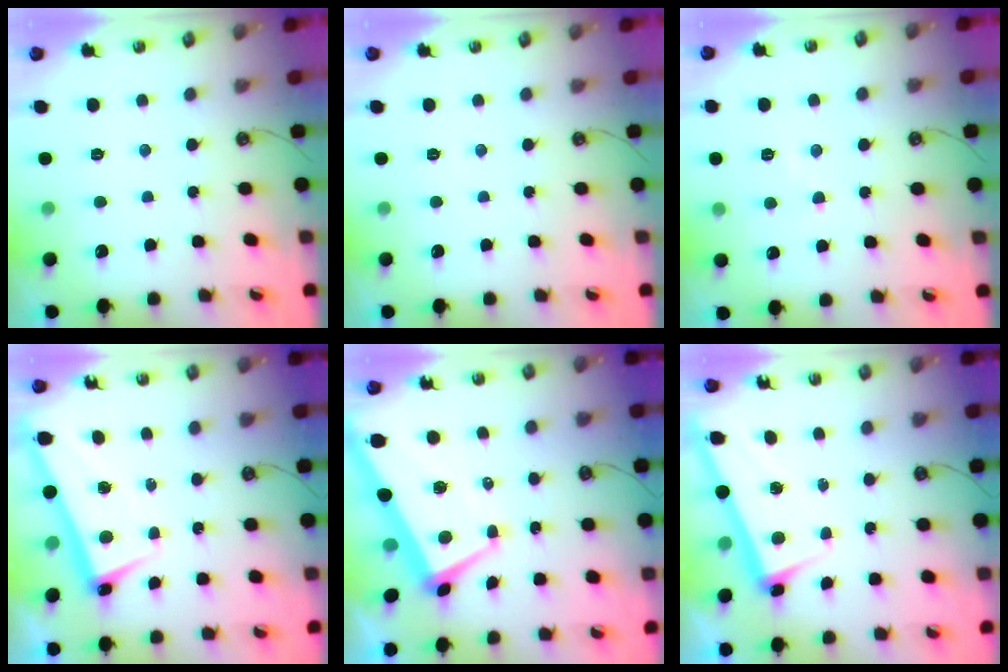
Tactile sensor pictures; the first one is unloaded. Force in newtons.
{"total": 0.0}
{"total": 5.4, "press": 5.4, "slide": 0.4}
{"total": 2.4, "press": 2.3, "slide": 0.7}
{"total": 2.6, "press": 2.3, "slide": 1.1}
{"total": 2.6, "press": 2.5, "slide": 0.7}